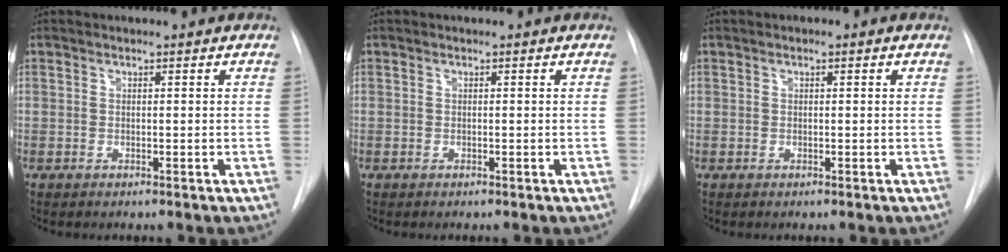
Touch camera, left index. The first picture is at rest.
{"total": 0.0}
{"total": 0.8, "force": [0.3, 0.3, 0.7], "torque": [-0.013, 0.001, 0.002]}